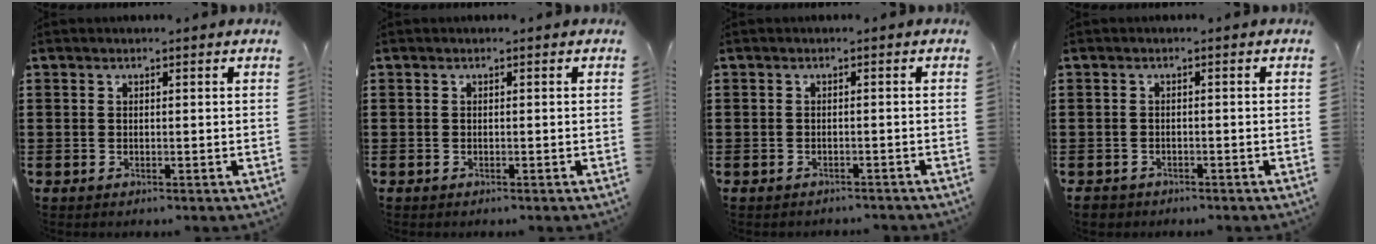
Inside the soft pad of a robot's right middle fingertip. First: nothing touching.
{"total": 0.0}
{"total": 1.0, "force": [-0.9, 0.3, -0.2], "torque": [0.002, 0.004, -0.022]}
{"total": 0.9, "force": [-0.8, 0.4, 0.0], "torque": [-0.003, 0.002, -0.019]}